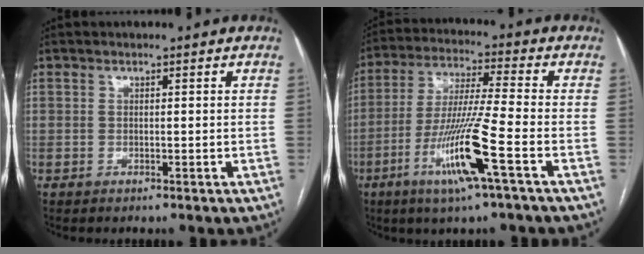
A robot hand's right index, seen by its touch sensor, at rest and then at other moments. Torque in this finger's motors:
{"motor_torque": [1.75, -0.39, 0.70, 0.21]}